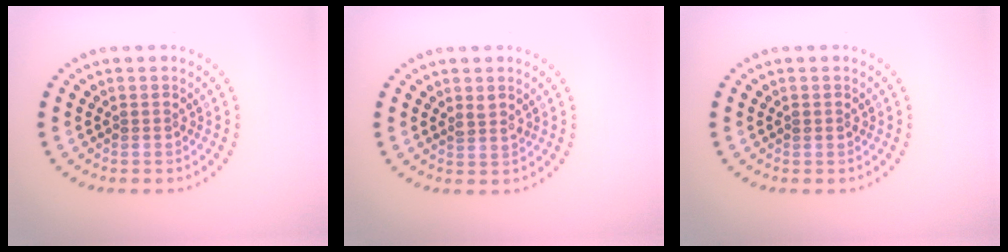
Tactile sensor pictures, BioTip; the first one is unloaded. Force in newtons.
{"total": 1.1, "press": 0.9, "slide": 0.6}
{"total": 0.8, "press": 0.8, "slide": 0.0}